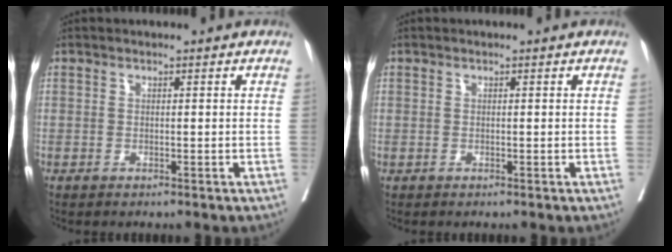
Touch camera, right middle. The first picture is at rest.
{"total": 0.0}